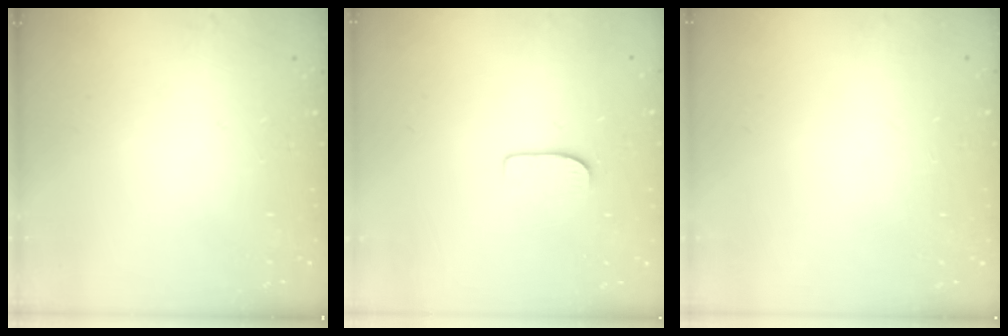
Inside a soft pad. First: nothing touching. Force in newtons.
{"total": 5.5, "press": 5.5, "slide": 0.5}
{"total": 0.0}